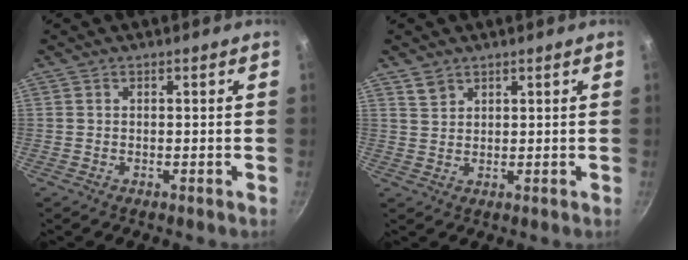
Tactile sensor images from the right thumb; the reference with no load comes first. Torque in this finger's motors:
{"motor_torque": [-0.52, 0.41, -0.19, -0.03, -0.02]}